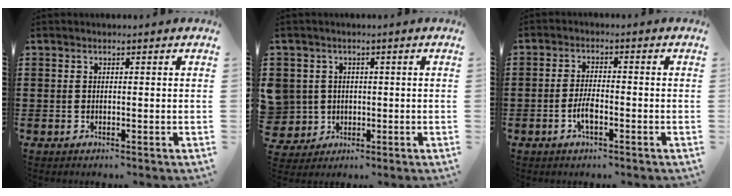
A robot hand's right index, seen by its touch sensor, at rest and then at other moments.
{"total": 4.3, "force": [0.0, 4.3, 0.4], "torque": [-0.042, 0.009, -0.004]}
{"total": 3.3, "force": [-1.4, 1.2, 2.8], "torque": [-0.068, -0.002, -0.032]}